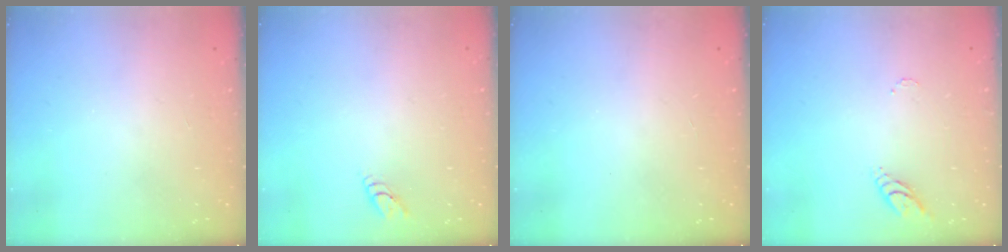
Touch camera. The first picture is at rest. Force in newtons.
{"total": 2.6, "press": 2.6, "slide": 0.3}
{"total": 0.0}
{"total": 4.8, "press": 4.8, "slide": 0.4}